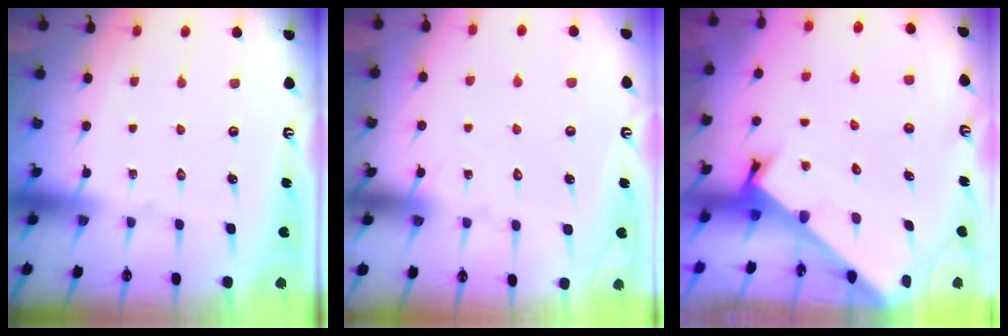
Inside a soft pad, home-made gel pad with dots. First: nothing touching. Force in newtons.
{"total": 8.0, "press": 7.9, "slide": 0.5}
{"total": 2.5, "press": 2.5, "slide": 0.2}